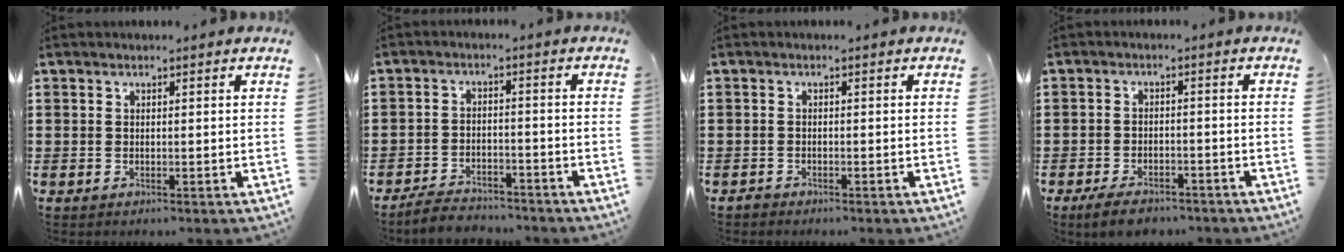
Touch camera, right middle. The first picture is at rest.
{"total": 4.0, "force": [-3.9, 0.8, 0.4], "torque": [-0.011, 0.011, -0.081]}
{"total": 0.9, "force": [-0.8, 0.3, 0.0], "torque": [-0.003, 0.002, -0.018]}
{"total": 3.7, "force": [-3.3, 1.2, 1.1], "torque": [-0.027, 0.006, -0.068]}